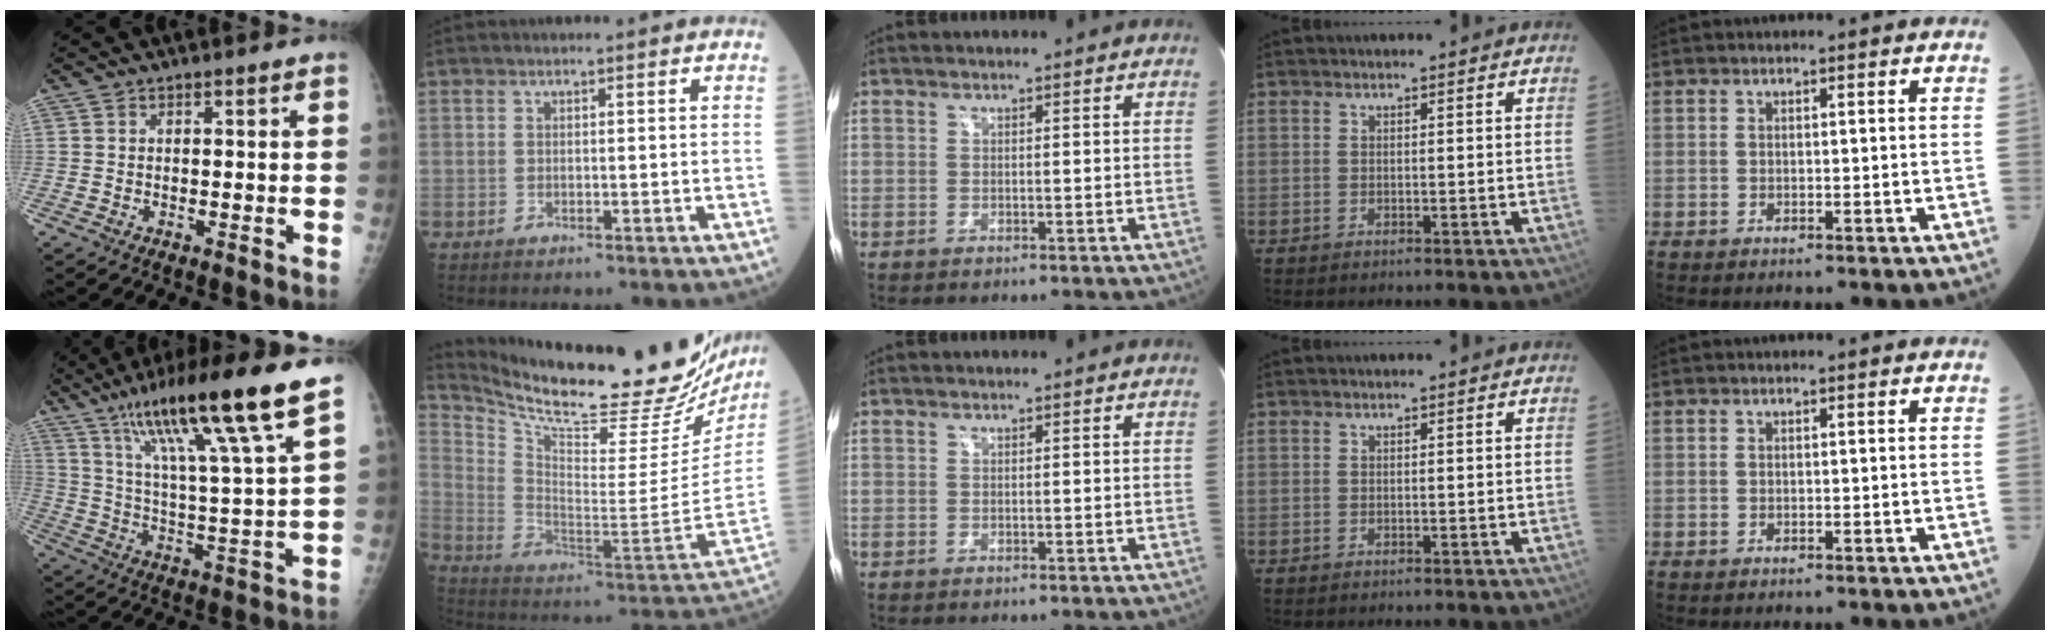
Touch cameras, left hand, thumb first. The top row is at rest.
{"thumb": {"total": 20.6, "force": [13.0, 1.8, 15.9], "torque": [-0.258, -0.041, 0.220]}, "index": {"total": 29.3, "force": [25.6, 5.4, 13.2], "torque": [-0.229, -0.079, 0.359]}}